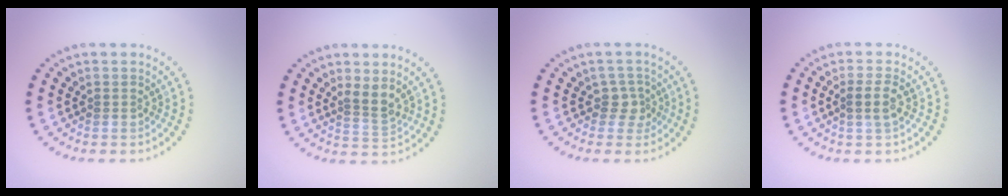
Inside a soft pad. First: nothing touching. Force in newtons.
{"total": 2.1, "press": 1.6, "slide": 1.3}
{"total": 1.7, "press": 1.4, "slide": 1.0}
{"total": 1.8, "press": 1.4, "slide": 1.1}